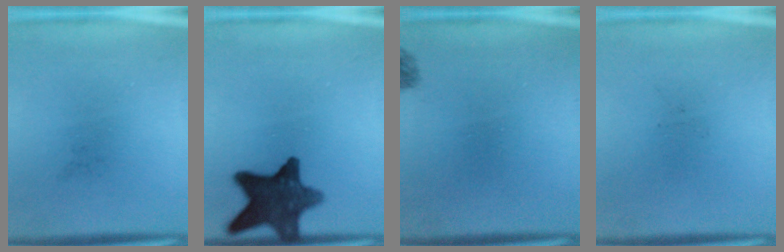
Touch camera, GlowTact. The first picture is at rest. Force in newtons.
{"total": 12.2}
{"total": 1.4}
{"total": 0.0}